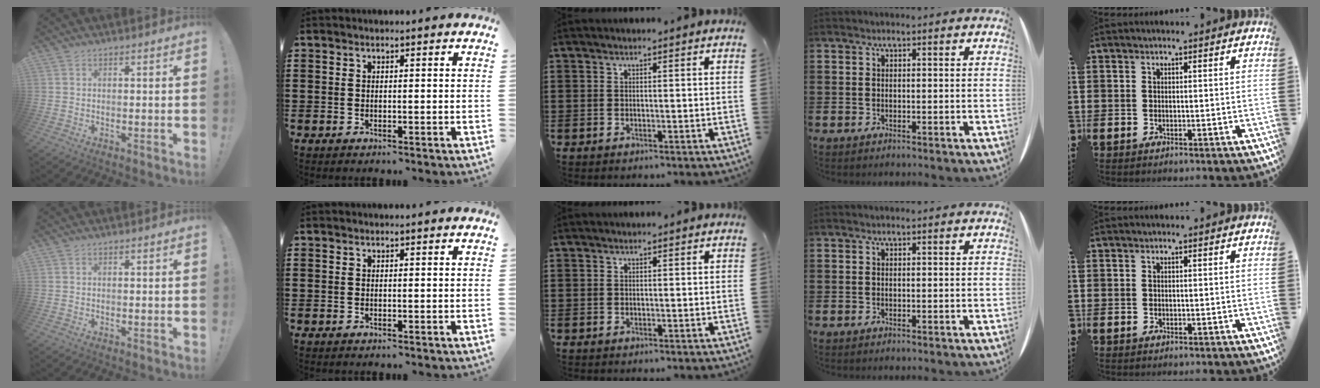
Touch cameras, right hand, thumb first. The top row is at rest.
{}